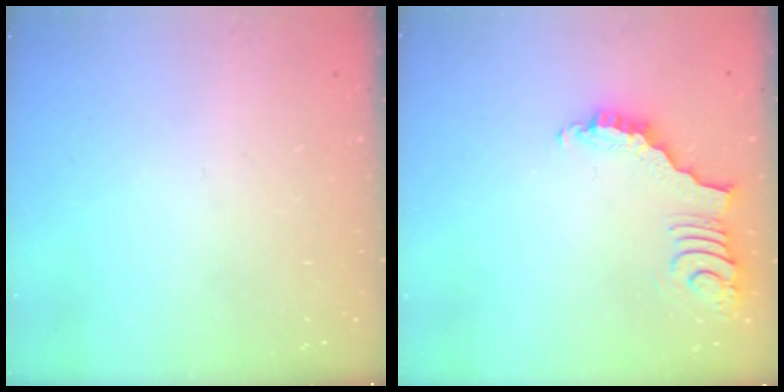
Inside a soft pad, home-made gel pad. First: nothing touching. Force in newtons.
{"total": 3.6, "press": 3.6, "slide": 0.7}